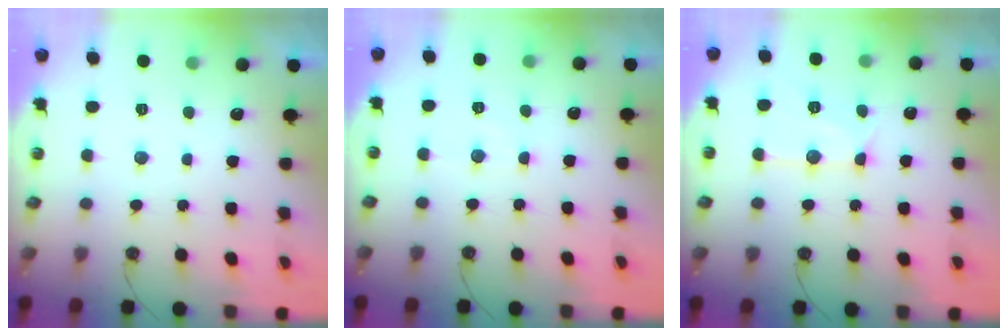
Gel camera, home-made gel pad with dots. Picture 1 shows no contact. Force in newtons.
{"total": 3.8, "press": 3.7, "slide": 0.6}
{"total": 12.0, "press": 12.0, "slide": 0.6}